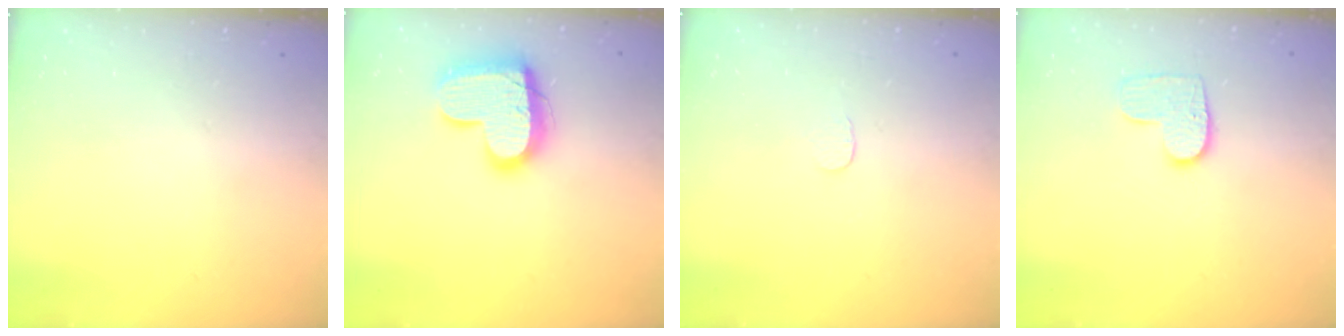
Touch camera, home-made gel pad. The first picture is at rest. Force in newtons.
{"total": 17.3, "press": 17.3, "slide": 1.2}
{"total": 2.6, "press": 2.6, "slide": 0.2}
{"total": 8.4, "press": 8.4, "slide": 0.4}